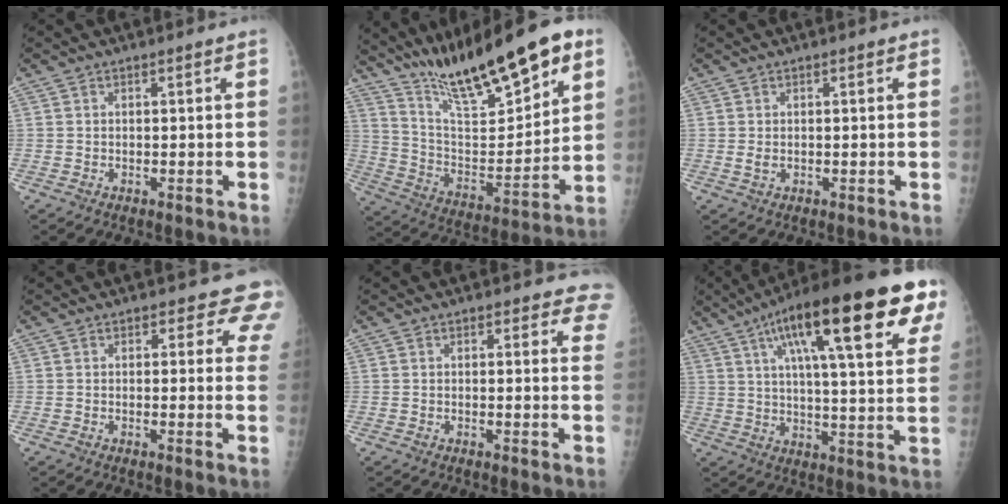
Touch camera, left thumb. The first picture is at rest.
{"total": 24.4, "force": [16.4, 6.6, 16.8], "torque": [-0.240, -0.060, 0.286]}
{"total": 1.1, "force": [0.0, 0.7, 0.8], "torque": [-0.011, -0.002, 0.003]}
{"total": 6.4, "force": [5.0, 3.3, 2.2], "torque": [0.021, -0.019, 0.032]}
{"total": 5.7, "force": [4.9, 2.4, 1.7], "torque": [0.025, -0.017, 0.033]}
{"total": 27.5, "force": [12.9, 6.5, 23.4], "torque": [-0.343, 0.000, 0.191]}